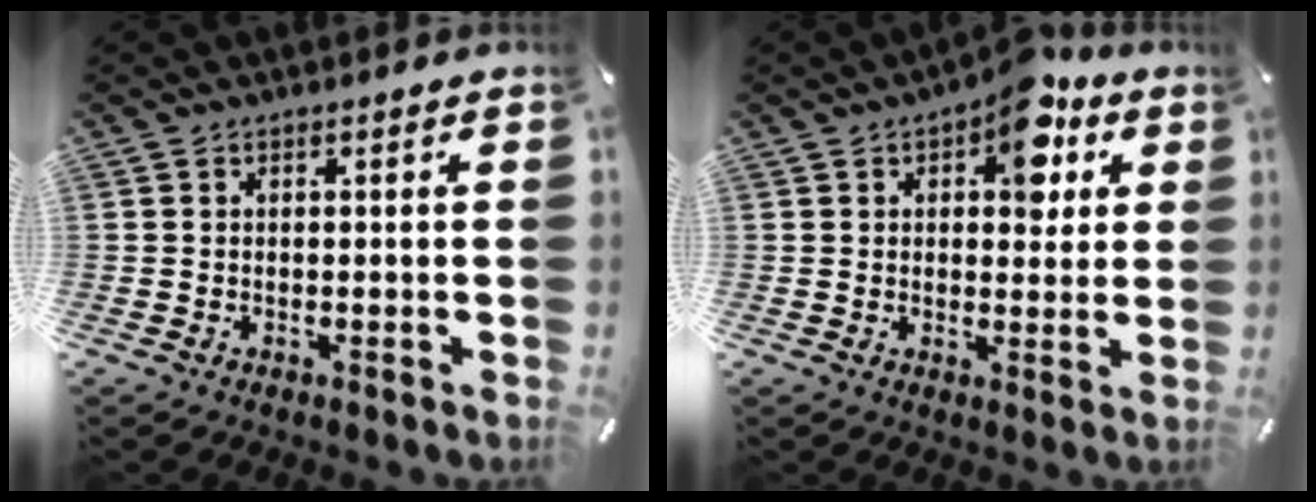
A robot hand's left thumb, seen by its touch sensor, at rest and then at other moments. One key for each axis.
{"total": 10.9, "fx": 5.1, "fy": 6.0, "fz": 7.6, "tx": -0.091, "ty": -0.018, "tz": 0.084}